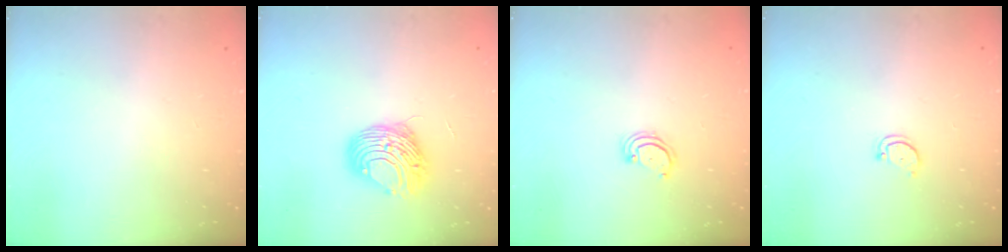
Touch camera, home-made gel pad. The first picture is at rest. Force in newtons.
{"total": 10.6, "press": 10.5, "slide": 1.0}
{"total": 2.3, "press": 2.2, "slide": 0.2}
{"total": 2.3, "press": 2.3, "slide": 0.4}